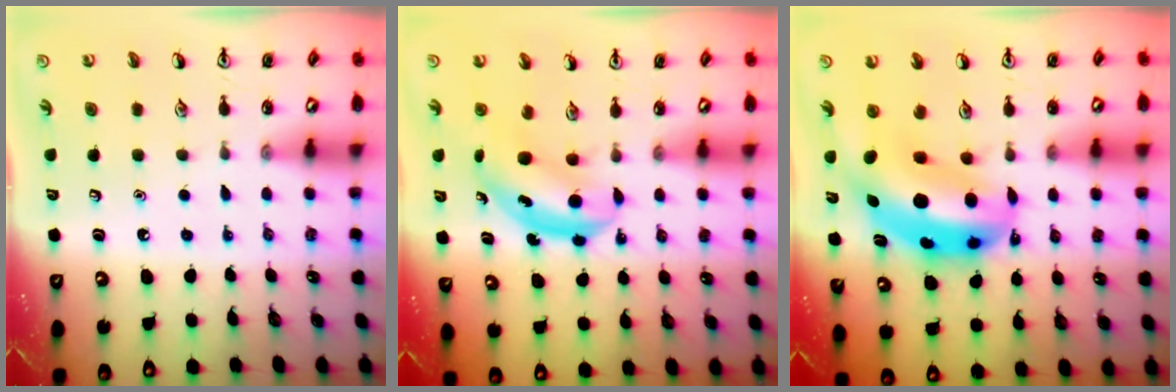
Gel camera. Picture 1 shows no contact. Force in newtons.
{"total": 5.5, "press": 5.4, "slide": 0.9}
{"total": 13.3, "press": 12.8, "slide": 3.7}